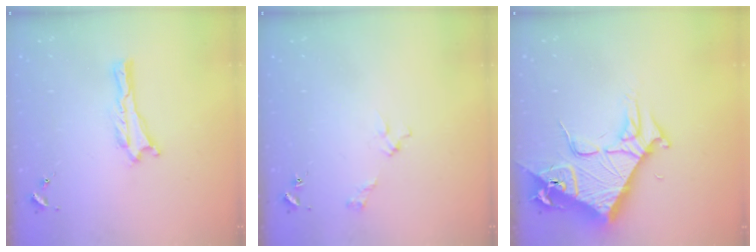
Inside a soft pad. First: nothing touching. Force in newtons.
{"total": 2.7, "press": 2.6, "slide": 0.3}
{"total": 9.2, "press": 9.2, "slide": 0.9}